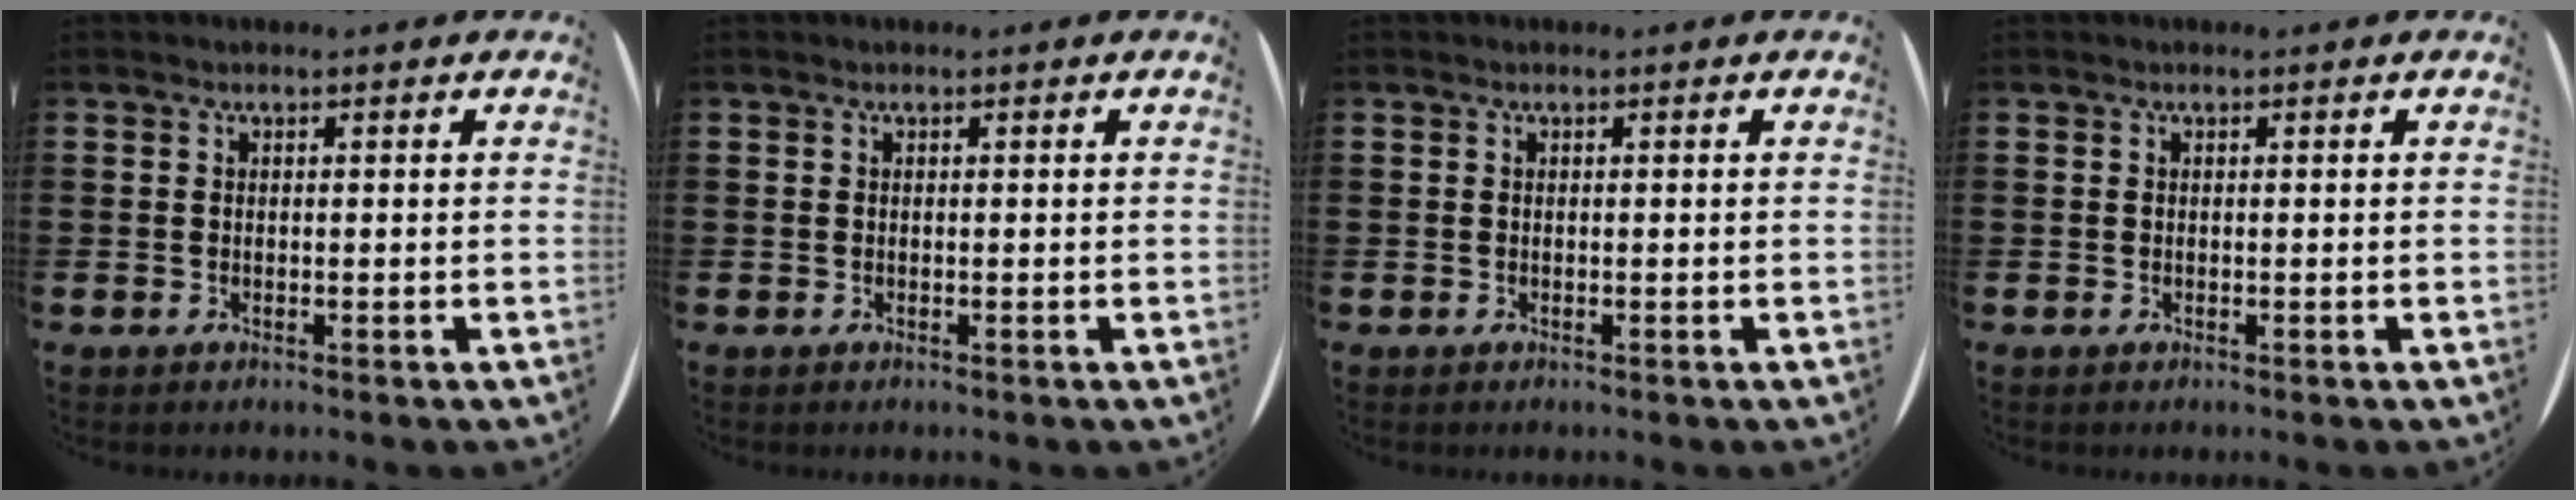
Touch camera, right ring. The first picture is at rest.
{"total": 0.0}
{"total": 0.0}
{"total": 0.0}